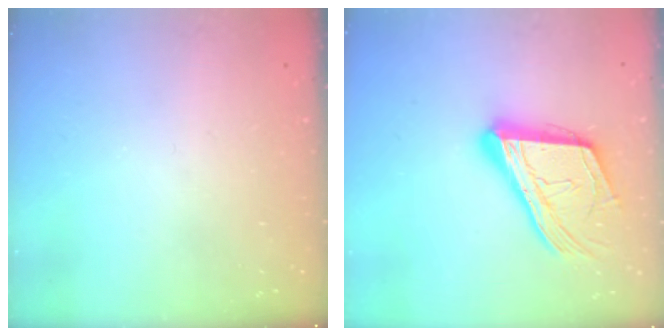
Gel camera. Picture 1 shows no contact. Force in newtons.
{"total": 21.0, "press": 20.8, "slide": 2.7}